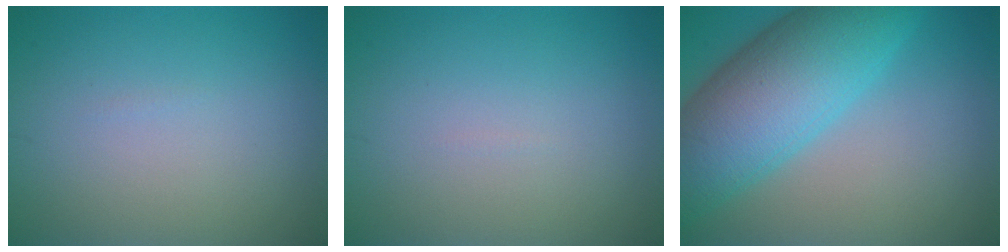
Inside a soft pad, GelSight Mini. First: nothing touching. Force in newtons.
{"total": 0.0}
{"total": 10.8, "press": 10.8, "slide": 0.4}